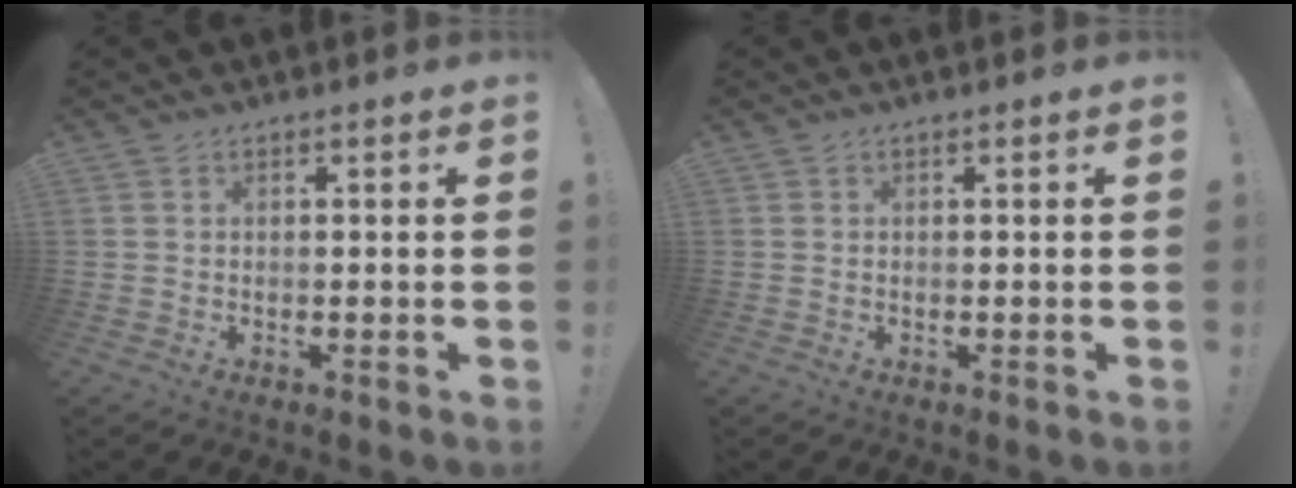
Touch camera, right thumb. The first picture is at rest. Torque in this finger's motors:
{"motor_torque": [0.11, -0.38, -0.07, -0.02, 0.00]}